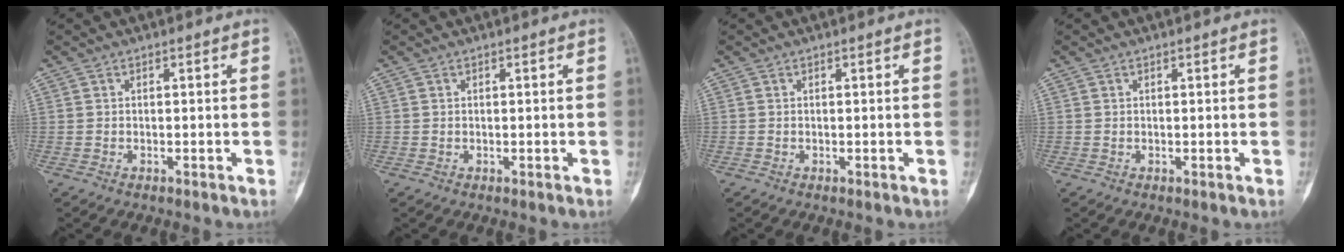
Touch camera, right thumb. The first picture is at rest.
{"total": 0.0}
{"total": 0.0}
{"total": 0.0}